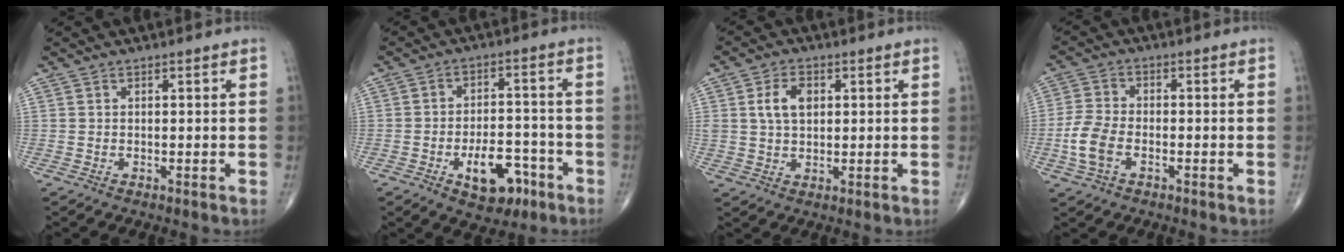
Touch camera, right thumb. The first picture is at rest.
{"total": 10.2, "force": [-4.9, 5.6, 7.0], "torque": [-0.079, 0.034, -0.069]}
{"total": 5.9, "force": [1.5, 3.7, 4.3], "torque": [-0.072, 0.001, 0.028]}
{"total": 6.8, "force": [-2.2, 4.0, 5.1], "torque": [-0.116, 0.013, -0.049]}